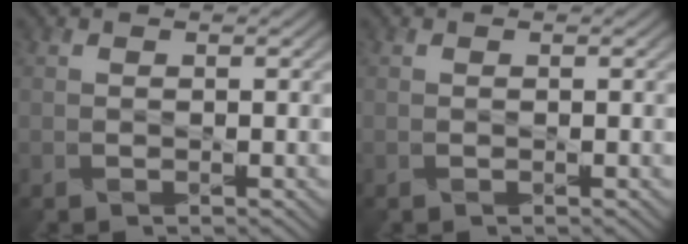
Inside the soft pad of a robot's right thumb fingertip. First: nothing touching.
{"total": 0.0}